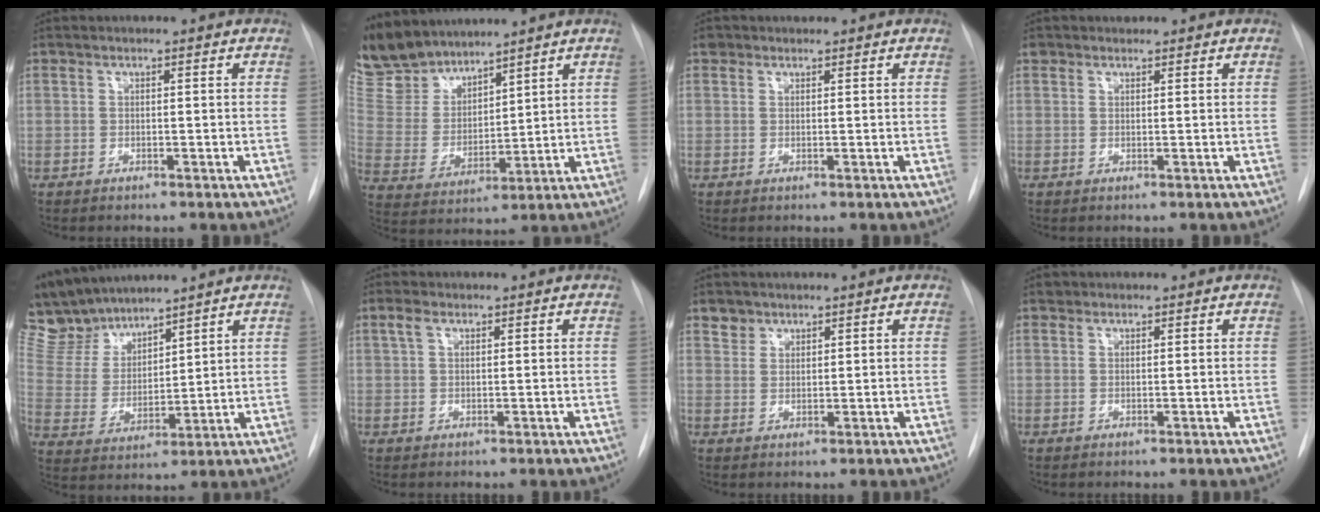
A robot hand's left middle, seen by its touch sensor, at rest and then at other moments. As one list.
[{"total": 12.2, "force": [11.2, 4.1, 2.4], "torque": [-0.059, 0.005, 0.236]}, {"total": 1.1, "force": [0.7, 0.8, 0.0], "torque": [0.001, 0.008, 0.009]}, {"total": 1.1, "force": [0.8, 0.8, 0.0], "torque": [0.001, 0.010, 0.011]}, {"total": 11.4, "force": [10.5, 3.3, 3.0], "torque": [-0.077, 0.010, 0.219]}, {"total": 0.5, "force": [0.5, 0.1, -0.1], "torque": [0.003, -0.004, 0.008]}, {"total": 2.2, "force": [1.7, 1.4, -0.1], "torque": [0.011, 0.005, 0.026]}, {"total": 0.7, "force": [0.6, 0.5, 0.0], "torque": [-0.002, 0.004, 0.008]}]